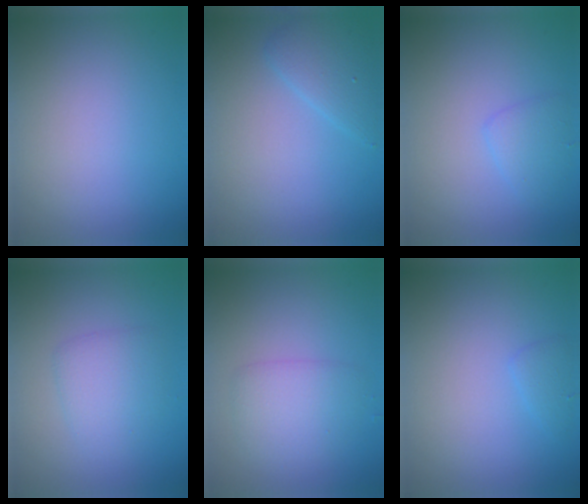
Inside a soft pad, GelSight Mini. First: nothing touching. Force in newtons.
{"total": 2.7, "press": 2.7, "slide": 0.2}
{"total": 1.7, "press": 1.7, "slide": 0.0}
{"total": 2.7, "press": 2.7, "slide": 0.1}
{"total": 2.9, "press": 2.9, "slide": 0.1}
{"total": 1.1, "press": 1.1, "slide": 0.0}